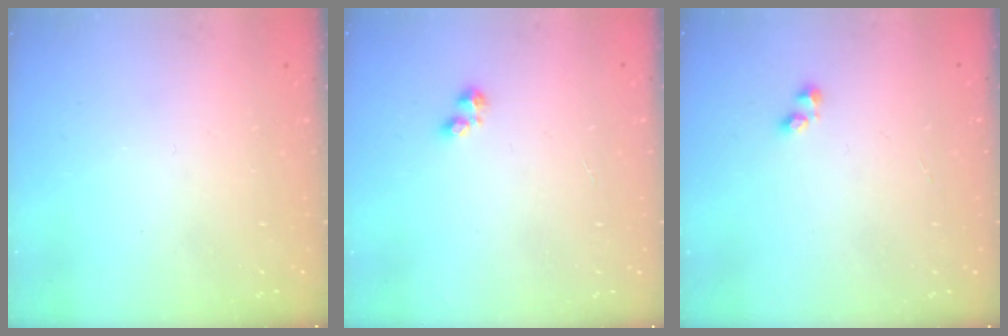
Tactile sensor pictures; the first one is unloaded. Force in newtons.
{"total": 2.0, "press": 2.0, "slide": 0.2}
{"total": 1.1, "press": 0.9, "slide": 0.7}